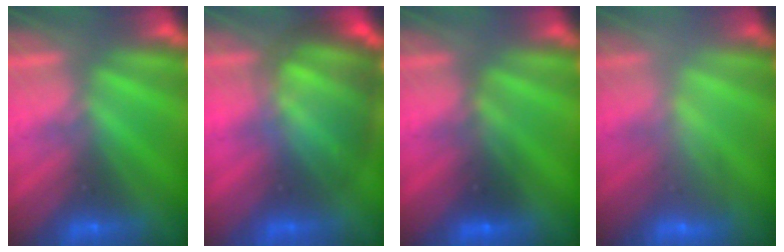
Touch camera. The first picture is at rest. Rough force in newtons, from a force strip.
{"total": 5.7}
{"total": 2.6}
{"total": 2.3}